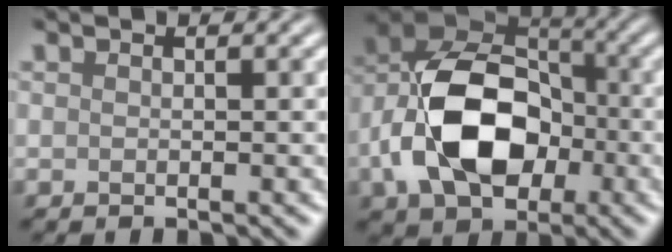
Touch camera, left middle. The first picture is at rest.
{"total": 11.4, "force": [-2.3, 7.6, 8.1], "torque": [-0.161, 0.008, -0.045]}